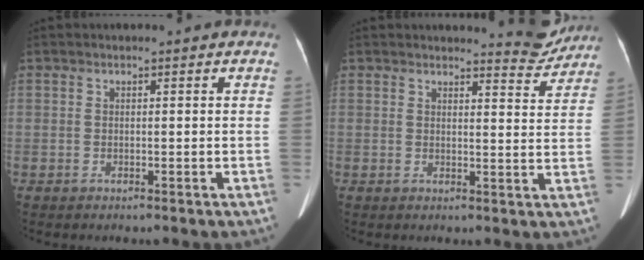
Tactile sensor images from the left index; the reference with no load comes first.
{"total": 4.7, "force": [4.7, 0.4, 0.0], "torque": [0.001, -0.030, 0.045]}